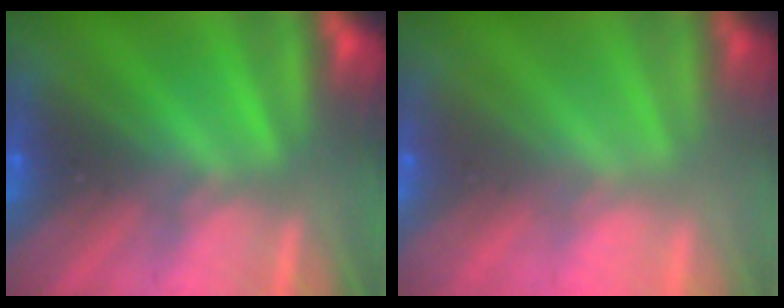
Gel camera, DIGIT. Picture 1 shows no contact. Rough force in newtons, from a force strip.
{"total": 2.2}